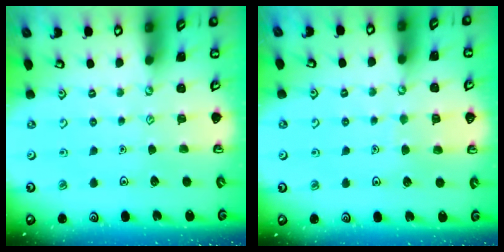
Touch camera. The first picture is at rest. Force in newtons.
{"total": 4.4, "press": 4.4, "slide": 0.4}